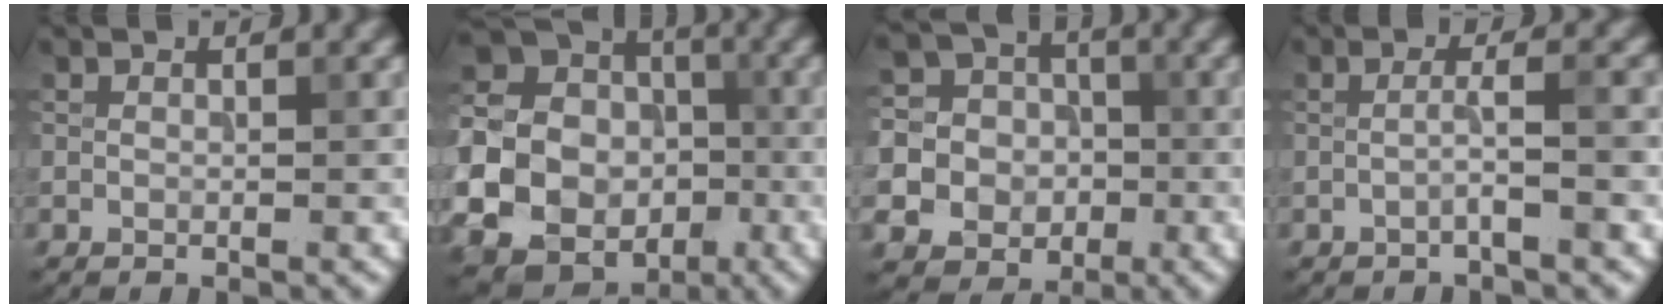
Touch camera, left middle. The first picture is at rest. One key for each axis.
{"total": 22.7, "fx": -5.3, "fy": 21.0, "fz": 6.9, "tx": -0.197, "ty": -0.019, "tz": -0.130}
{"total": 12.7, "fx": -3.4, "fy": 12.1, "fz": 2.3, "tx": -0.092, "ty": -0.024, "tz": -0.071}
{"total": 2.1, "fx": -0.5, "fy": 0.3, "fz": 2.0, "tx": -0.030, "ty": 0.007, "tz": -0.017}